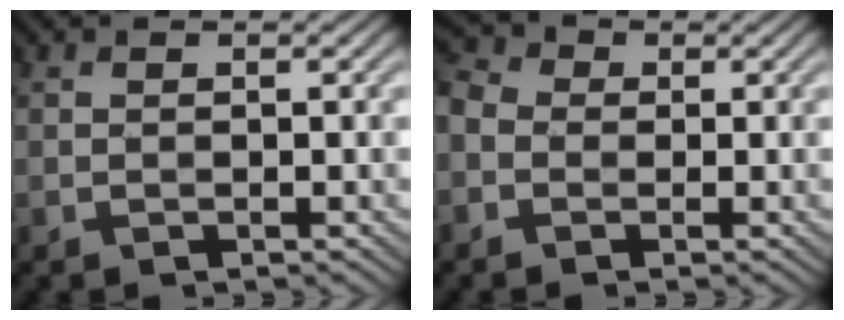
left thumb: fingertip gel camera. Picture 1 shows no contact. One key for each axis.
{"total": 4.3, "fx": -1.3, "fy": 3.4, "fz": 2.2, "tx": -0.066, "ty": 0.001, "tz": -0.036}